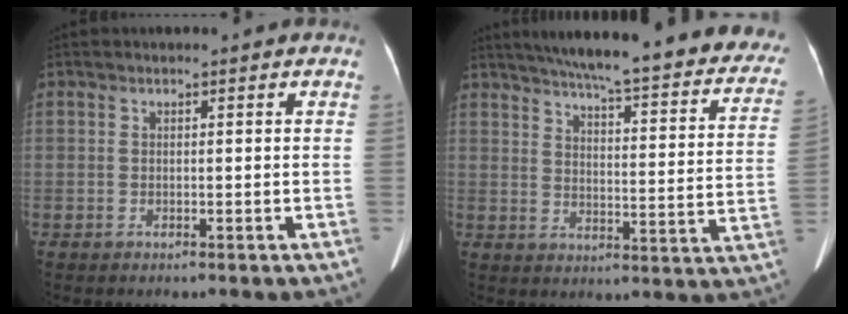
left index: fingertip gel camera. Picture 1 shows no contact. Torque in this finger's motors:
{"motor_torque": [0.84, -1.30, 0.05, 0.05]}